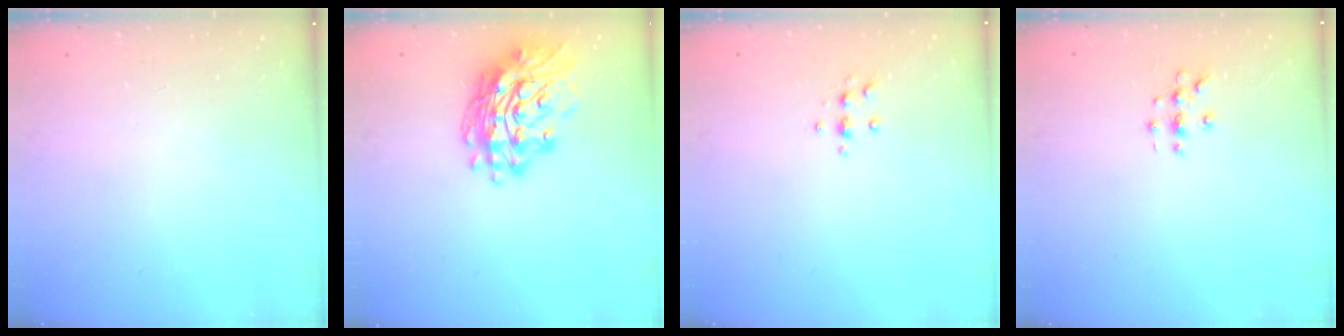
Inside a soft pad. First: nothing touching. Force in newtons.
{"total": 18.5, "press": 18.4, "slide": 2.1}
{"total": 5.4, "press": 5.2, "slide": 1.4}
{"total": 2.9, "press": 2.9, "slide": 0.3}